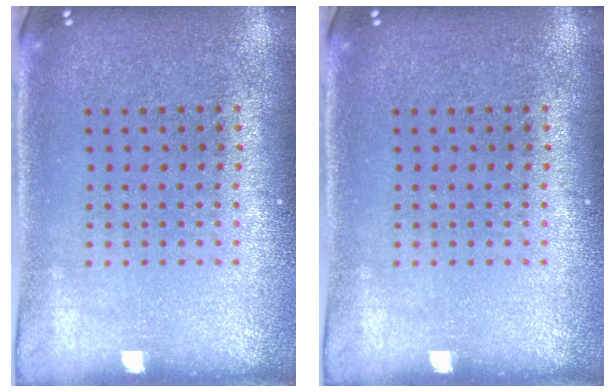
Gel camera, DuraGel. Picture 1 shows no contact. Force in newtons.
{"total": 0.0}